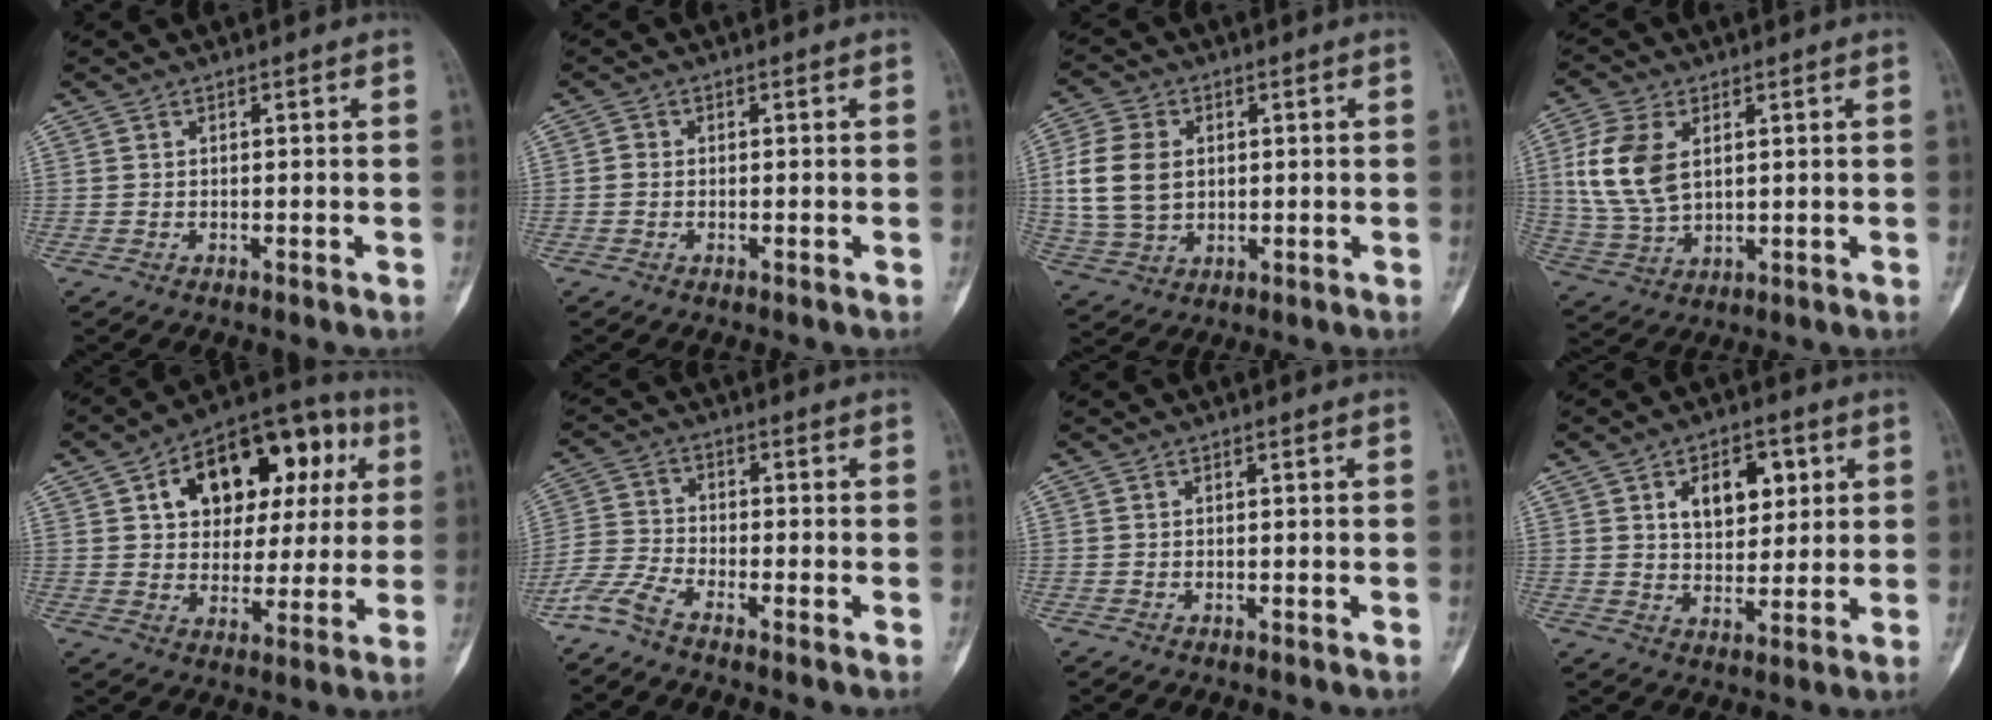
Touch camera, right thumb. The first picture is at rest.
{"total": 0.9, "force": [-0.2, 0.8, 0.4], "torque": [-0.003, 0.002, -0.006]}
{"total": 10.7, "force": [1.4, 7.8, 7.2], "torque": [-0.142, 0.000, 0.032]}
{"total": 11.4, "force": [2.8, 6.9, 8.7], "torque": [-0.181, -0.006, 0.062]}
{"total": 20.7, "force": [6.6, 13.0, 14.8], "torque": [-0.159, 0.023, 0.095]}
{"total": 4.9, "force": [-4.2, 0.8, 2.5], "torque": [-0.065, 0.008, -0.102]}
{"total": 0.0}
{"total": 10.0, "force": [3.6, 6.2, 7.0], "torque": [-0.070, -0.013, 0.058]}